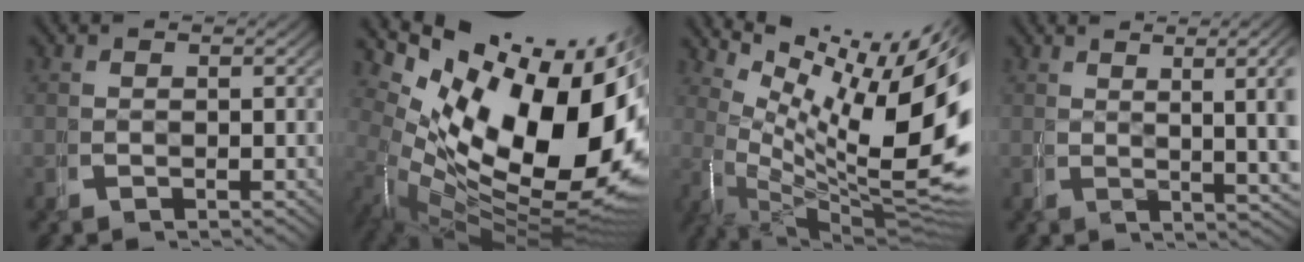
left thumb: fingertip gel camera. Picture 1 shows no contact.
{"total": 25.2, "force": [-0.1, 15.7, 19.7], "torque": [-0.320, -0.057, 0.028]}
{"total": 19.3, "force": [0.9, 11.5, 15.5], "torque": [-0.246, -0.057, 0.041]}
{"total": 6.6, "force": [1.2, 2.7, 5.9], "torque": [-0.076, 0.000, 0.025]}